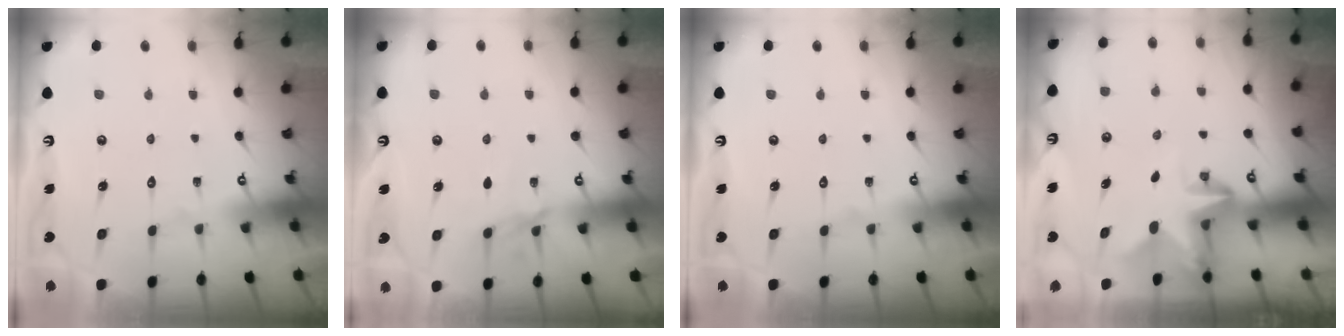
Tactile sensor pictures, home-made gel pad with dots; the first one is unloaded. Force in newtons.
{"total": 6.3, "press": 6.3, "slide": 0.6}
{"total": 0.0}
{"total": 2.7, "press": 2.7, "slide": 0.5}